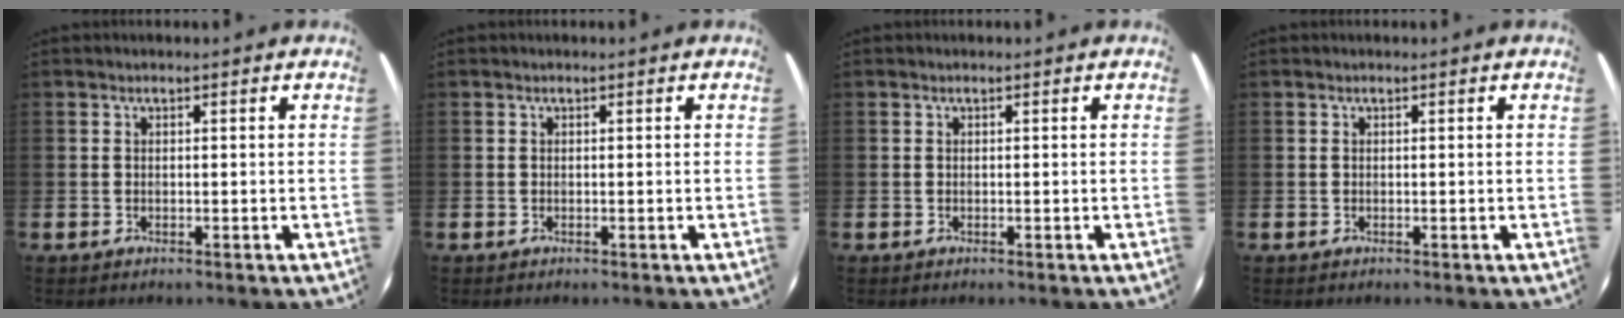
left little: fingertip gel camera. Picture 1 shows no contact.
{"total": 0.0}
{"total": 0.0}
{"total": 0.0}